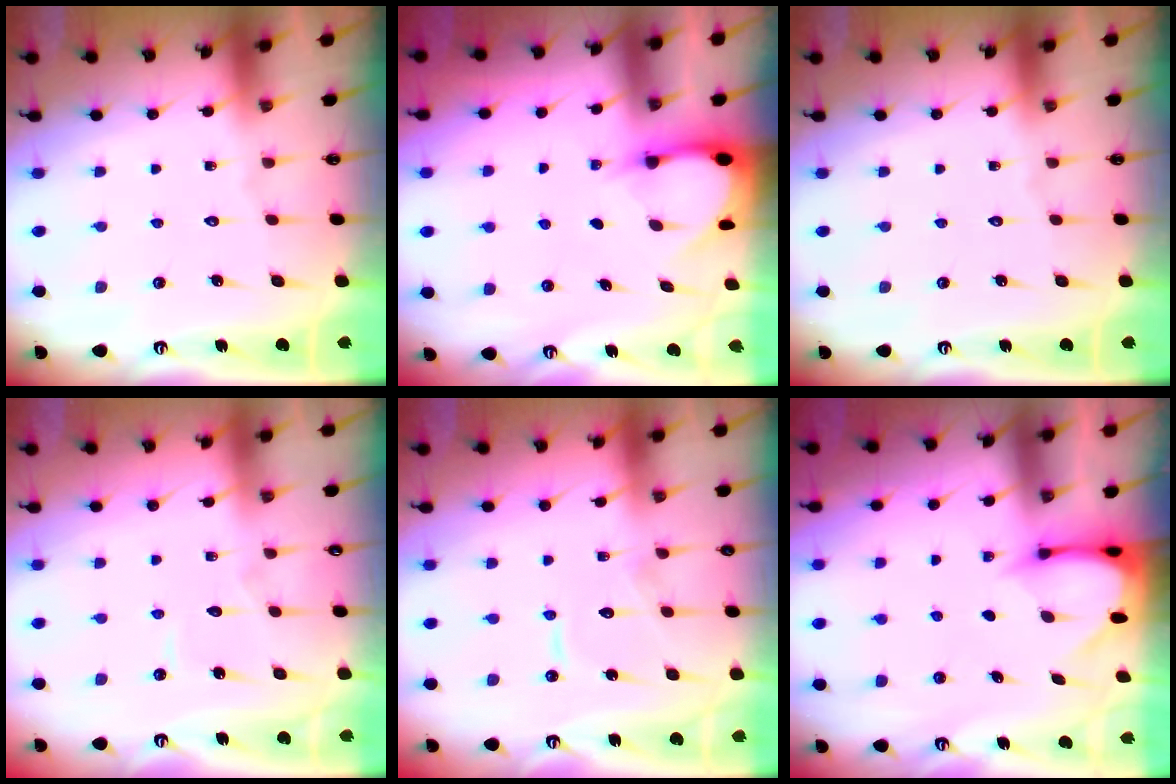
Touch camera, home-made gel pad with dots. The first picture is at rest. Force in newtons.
{"total": 3.1, "press": 3.1, "slide": 0.3}
{"total": 0.0}
{"total": 2.9, "press": 2.9, "slide": 0.2}
{"total": 7.2, "press": 7.1, "slide": 0.7}
{"total": 3.3, "press": 3.3, "slide": 0.4}